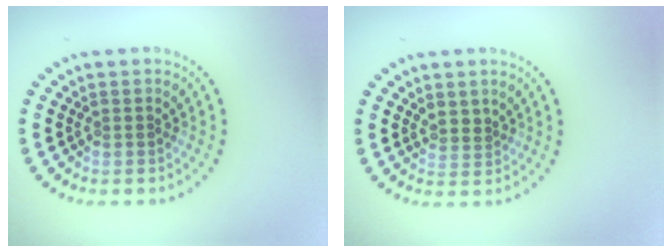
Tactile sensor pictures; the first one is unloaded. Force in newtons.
{"total": 0.8, "press": 0.7, "slide": 0.5}